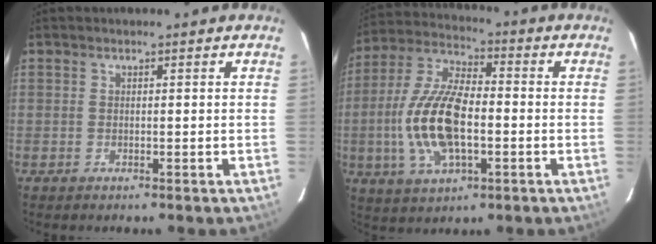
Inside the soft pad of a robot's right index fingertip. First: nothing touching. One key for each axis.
{"total": 15.7, "fx": -2.6, "fy": 7.1, "fz": 13.8, "tx": -0.290, "ty": 0.003, "tz": -0.048}